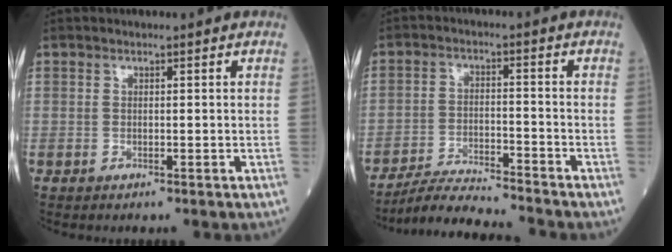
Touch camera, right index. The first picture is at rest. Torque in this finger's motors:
{"motor_torque": [0.03, -0.06, 0.01, 0.05]}